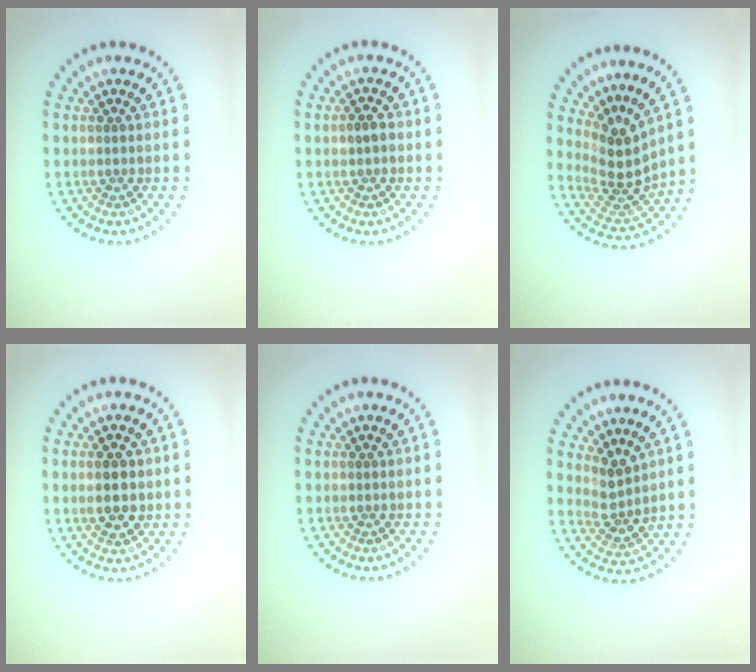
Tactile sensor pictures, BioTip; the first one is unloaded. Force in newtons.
{"total": 1.5, "press": 1.5, "slide": 0.2}
{"total": 3.9, "press": 2.8, "slide": 2.7}
{"total": 2.7, "press": 2.7, "slide": 0.3}
{"total": 0.0}
{"total": 2.6, "press": 2.0, "slide": 1.6}